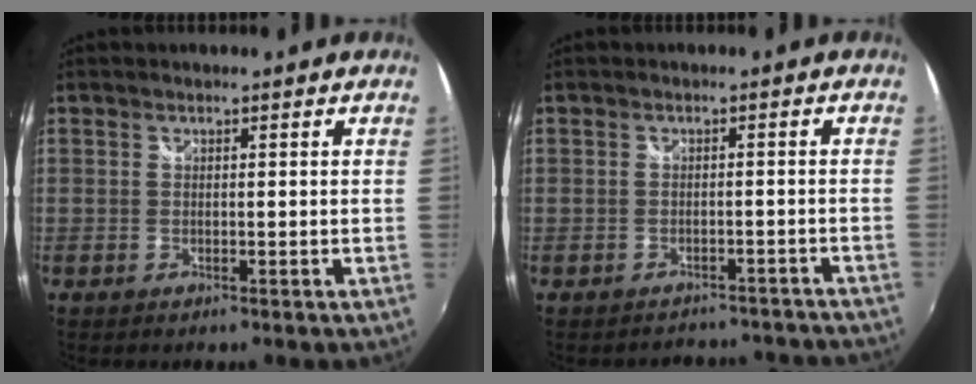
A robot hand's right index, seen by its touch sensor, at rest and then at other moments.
{"total": 9.7, "force": [-8.8, 3.7, 1.6], "torque": [-0.026, 0.022, -0.093]}